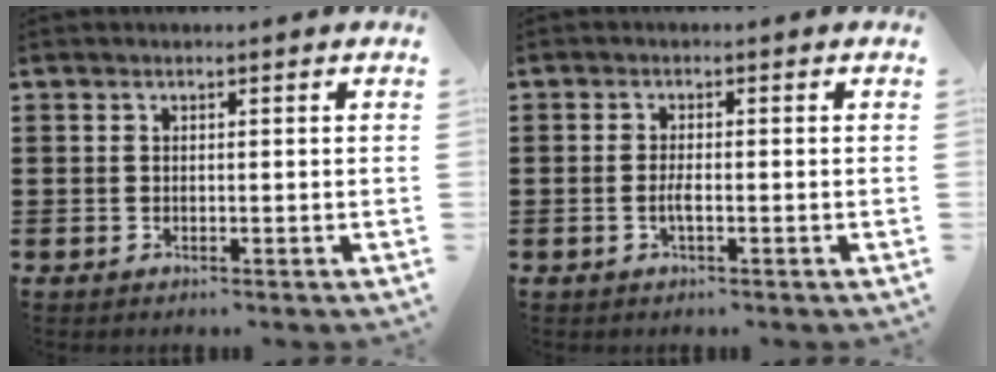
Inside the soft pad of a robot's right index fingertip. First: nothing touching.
{"total": 2.1, "force": [-0.7, 0.4, 1.9], "torque": [-0.042, -0.003, -0.014]}